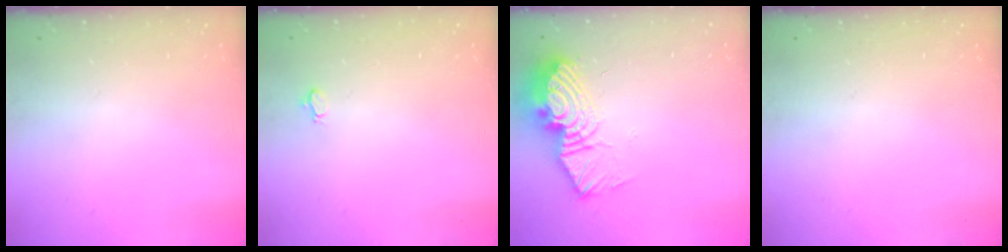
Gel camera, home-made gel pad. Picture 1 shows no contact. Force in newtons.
{"total": 2.8, "press": 2.8, "slide": 0.3}
{"total": 18.7, "press": 16.6, "slide": 8.7}
{"total": 0.0}